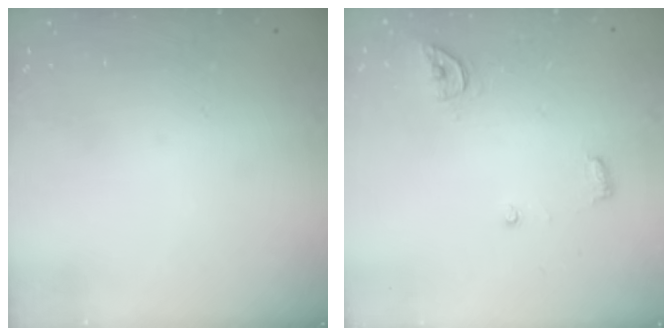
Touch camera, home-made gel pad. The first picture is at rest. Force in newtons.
{"total": 5.5, "press": 5.5, "slide": 0.2}